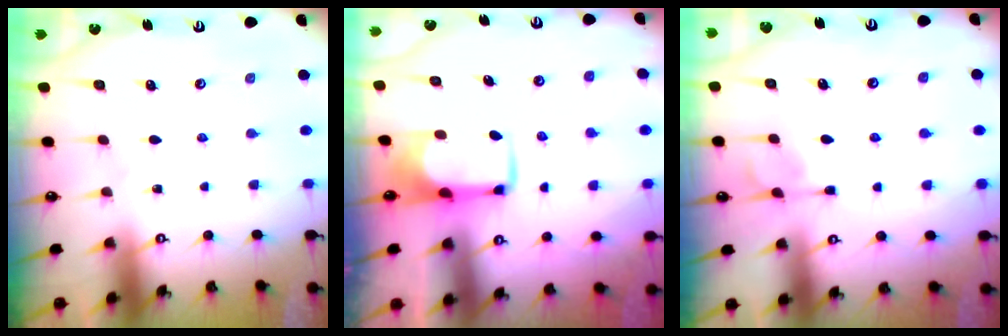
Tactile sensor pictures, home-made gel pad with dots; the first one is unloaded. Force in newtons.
{"total": 2.0, "press": 1.9, "slide": 0.4}
{"total": 4.9, "press": 4.9, "slide": 0.5}